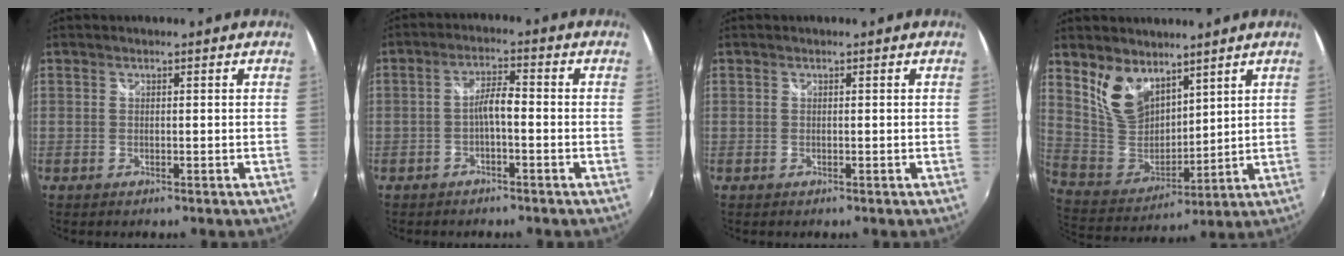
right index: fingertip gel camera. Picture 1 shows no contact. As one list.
[{"total": 3.7, "force": [-1.4, 0.8, 3.3], "torque": [-0.065, 0.010, -0.025]}, {"total": 0.0}, {"total": 11.7, "force": [7.6, 6.7, 5.8], "torque": [-0.117, 0.003, 0.166]}]